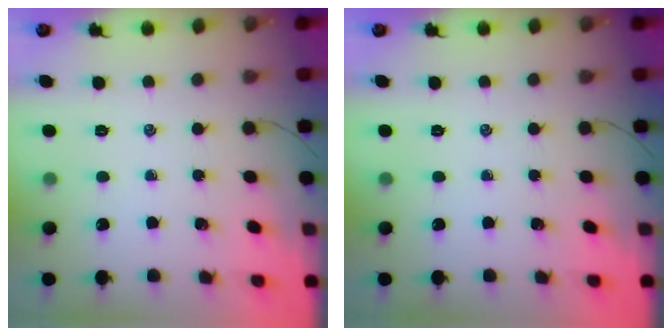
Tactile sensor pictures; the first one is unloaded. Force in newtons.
{"total": 0.0}